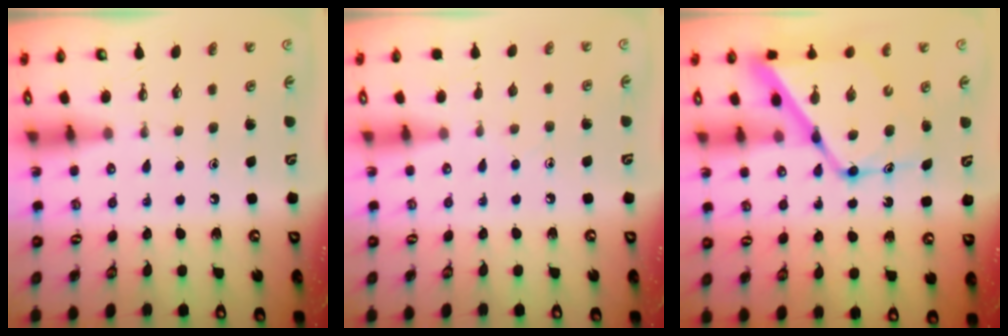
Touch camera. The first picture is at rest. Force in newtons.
{"total": 4.3, "press": 4.3, "slide": 0.4}
{"total": 16.7, "press": 16.6, "slide": 1.4}